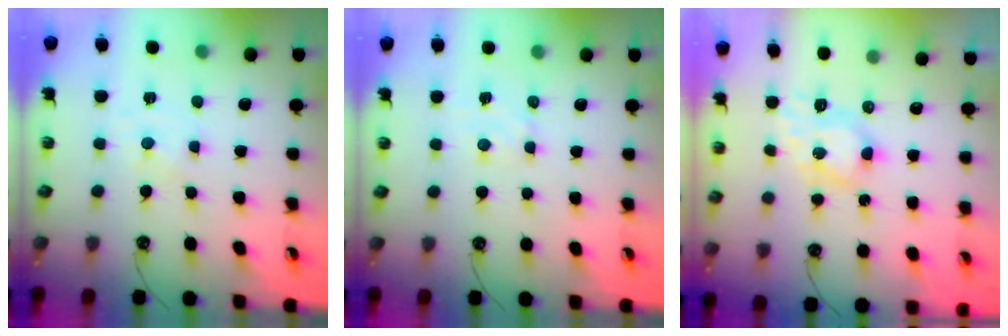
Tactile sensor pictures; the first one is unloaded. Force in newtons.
{"total": 3.0, "press": 2.9, "slide": 0.6}
{"total": 7.8, "press": 7.7, "slide": 0.5}